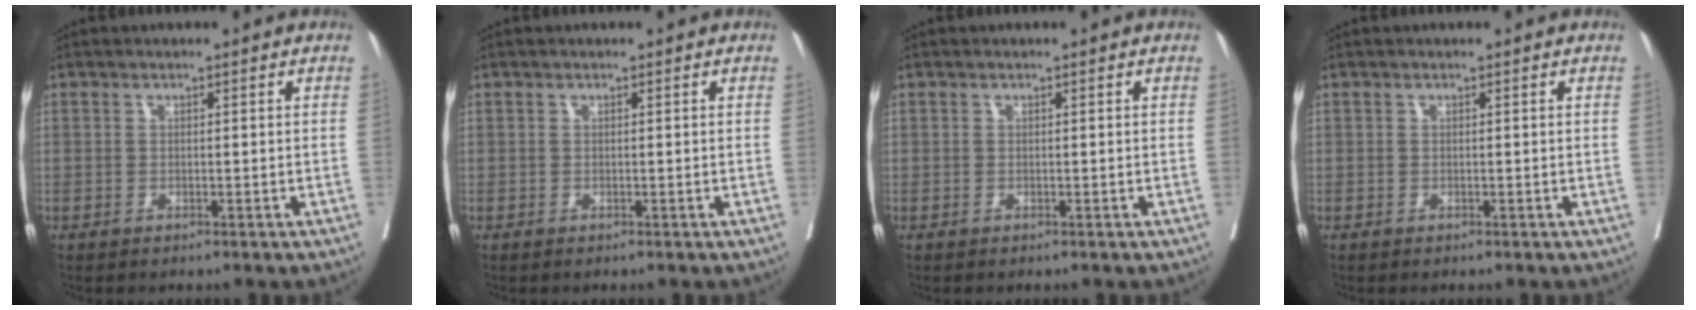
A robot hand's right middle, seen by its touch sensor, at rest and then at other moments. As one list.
[{"total": 0.0}, {"total": 0.0}, {"total": 0.0}]